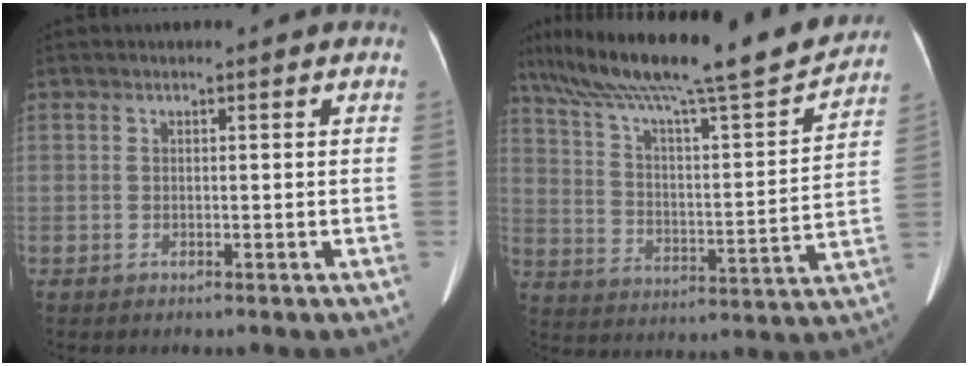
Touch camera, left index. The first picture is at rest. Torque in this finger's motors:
{"motor_torque": [0.02, -0.69, 0.33, 0.11]}